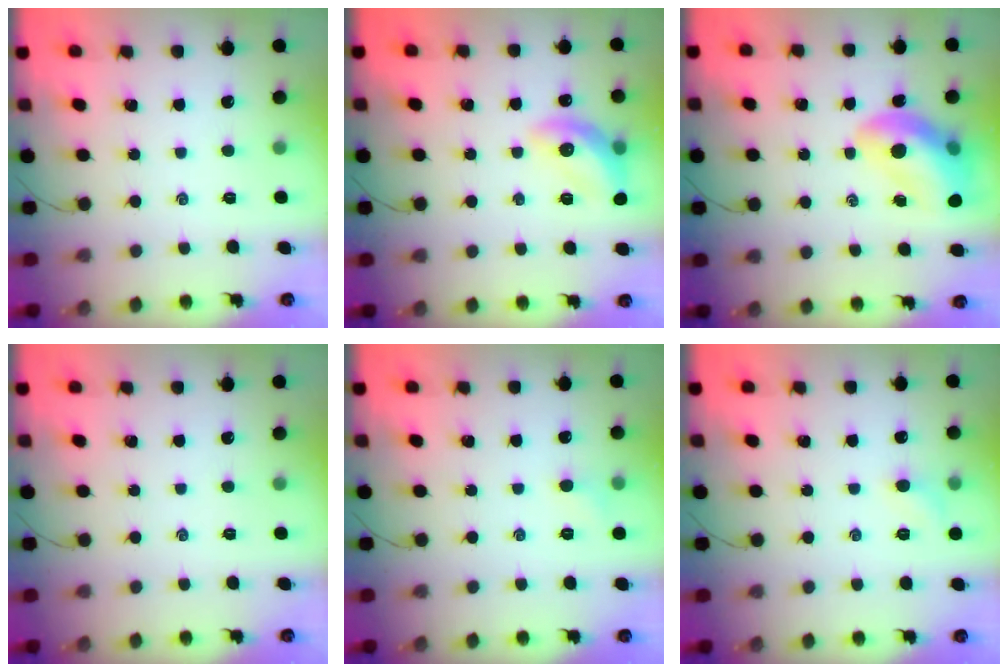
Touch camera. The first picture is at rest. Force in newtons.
{"total": 11.6, "press": 11.5, "slide": 1.5}
{"total": 14.0, "press": 13.5, "slide": 3.8}
{"total": 0.0}
{"total": 4.3, "press": 4.1, "slide": 1.2}
{"total": 4.8, "press": 4.5, "slide": 1.4}